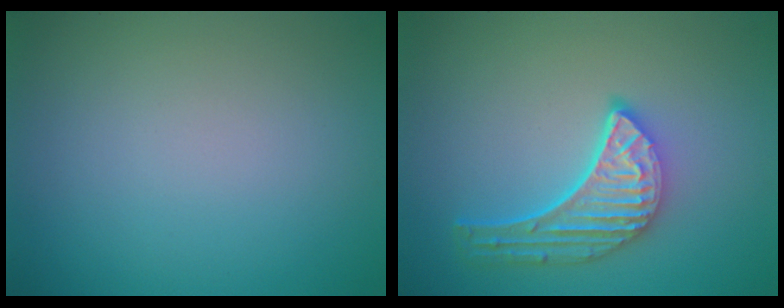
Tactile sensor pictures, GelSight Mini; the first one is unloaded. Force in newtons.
{"total": 5.0, "press": 3.9, "slide": 3.2}